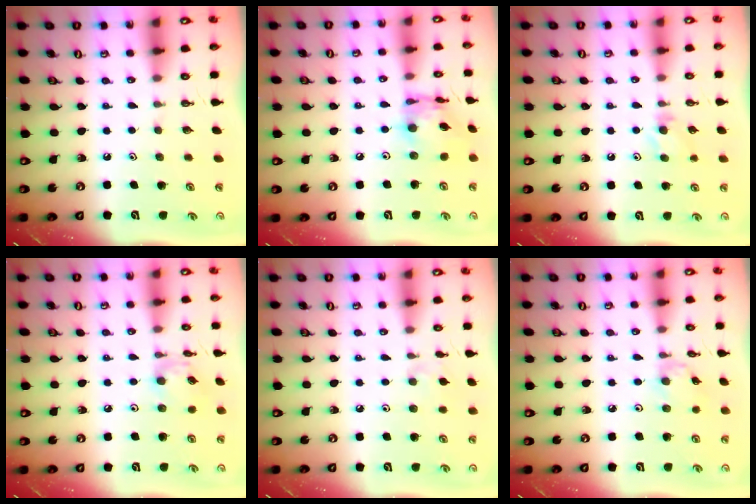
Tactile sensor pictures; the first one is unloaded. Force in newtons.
{"total": 12.5, "press": 12.5, "slide": 1.1}
{"total": 5.2, "press": 5.1, "slide": 0.8}
{"total": 7.8, "press": 7.8, "slide": 0.5}
{"total": 2.4, "press": 2.4, "slide": 0.4}
{"total": 1.0, "press": 1.0, "slide": 0.2}